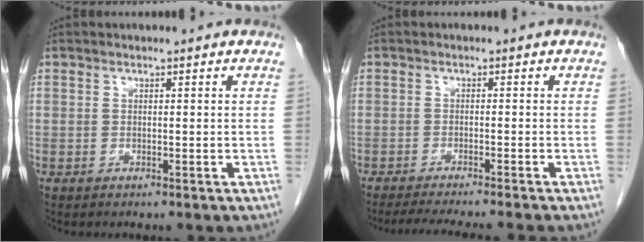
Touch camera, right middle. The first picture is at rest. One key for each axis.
{"total": 8.8, "fx": -7.8, "fy": -0.8, "fz": 4.0, "tx": -0.042, "ty": -0.016, "tz": -0.116}